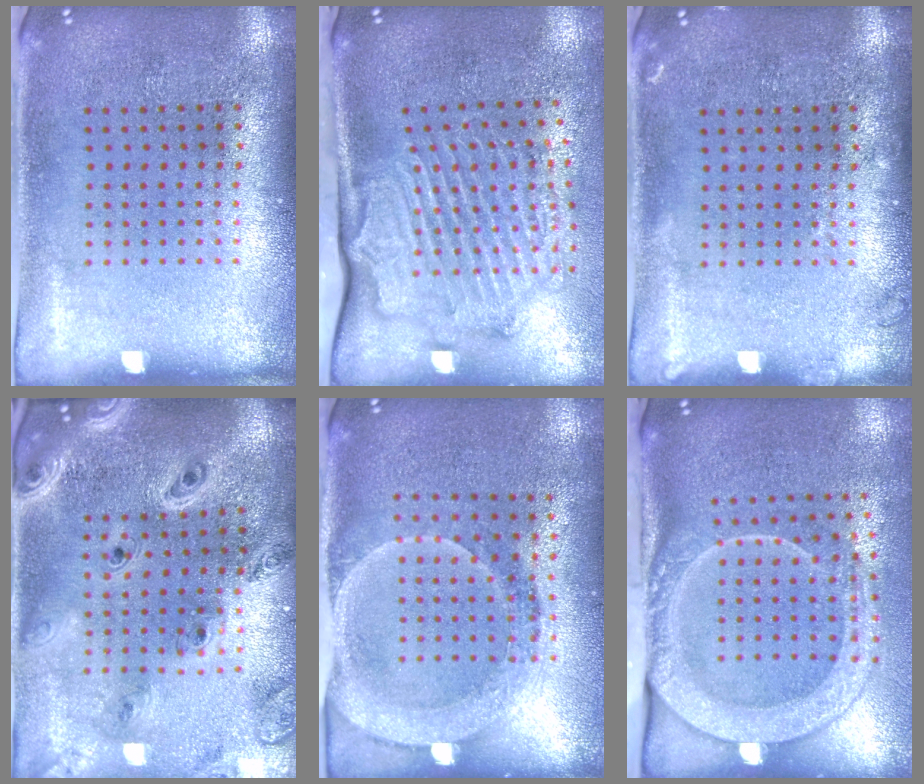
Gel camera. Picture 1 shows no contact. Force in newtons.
{"total": 2.3, "press": 2.1, "slide": 0.7}
{"total": 0.9, "press": 0.9, "slide": 0.2}
{"total": 2.3, "press": 2.1, "slide": 1.0}
{"total": 1.8, "press": 1.6, "slide": 0.8}
{"total": 2.7, "press": 2.1, "slide": 1.6}